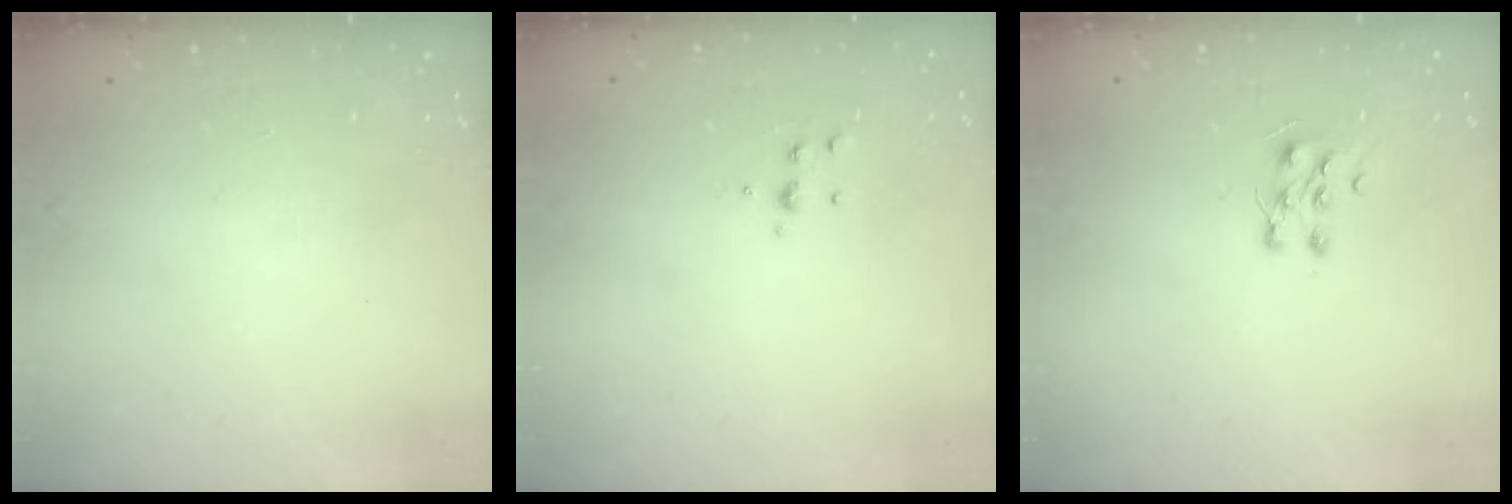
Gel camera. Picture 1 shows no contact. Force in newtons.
{"total": 5.3, "press": 5.3, "slide": 0.5}
{"total": 6.8, "press": 6.7, "slide": 0.6}